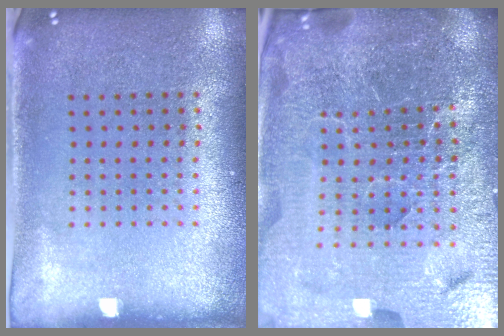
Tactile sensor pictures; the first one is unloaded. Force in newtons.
{"total": 6.9, "press": 6.0, "slide": 3.4}